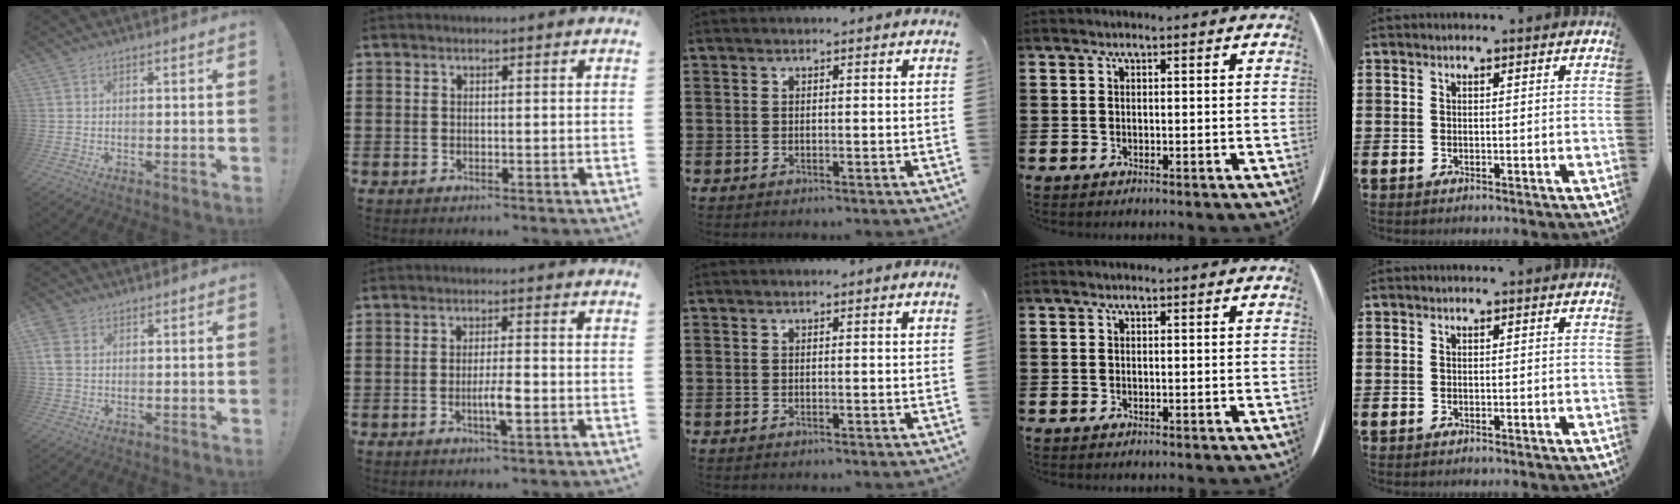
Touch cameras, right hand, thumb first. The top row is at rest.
{"thumb": {"total": 5.1, "force": [1.4, 3.9, 3.0], "torque": [-0.073, 0.005, 0.028]}, "index": {"total": 4.2, "force": [-1.3, 0.6, 3.9], "torque": [-0.074, -0.004, -0.025]}}